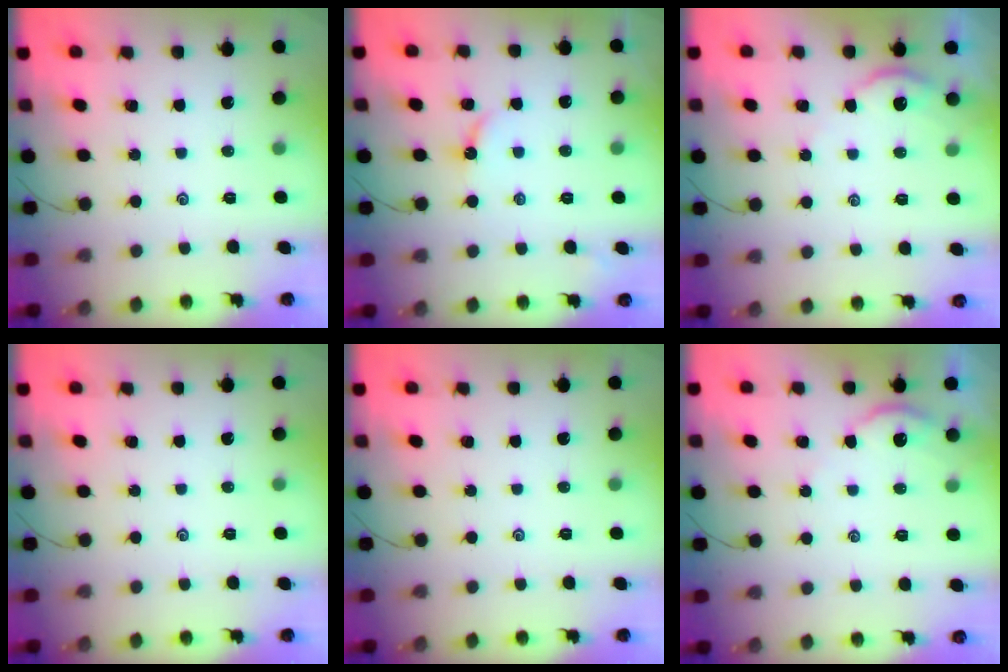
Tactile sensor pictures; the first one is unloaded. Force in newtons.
{"total": 3.4, "press": 3.4, "slide": 0.3}
{"total": 2.8, "press": 2.8, "slide": 0.4}
{"total": 0.0}
{"total": 0.0}
{"total": 2.8, "press": 2.8, "slide": 0.4}